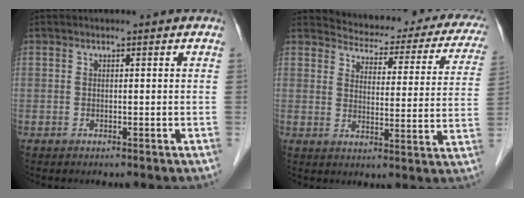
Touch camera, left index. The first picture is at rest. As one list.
[{"total": 19.1, "force": [17.4, 5.5, 5.6], "torque": [-0.053, -0.030, 0.189]}]